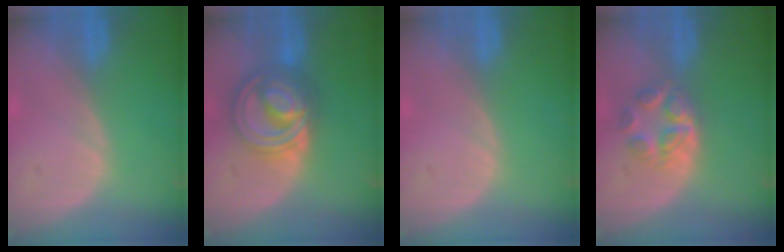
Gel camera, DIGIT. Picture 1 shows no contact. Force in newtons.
{"total": 8.7, "press": 8.7, "slide": 0.6}
{"total": 0.0}
{"total": 5.0, "press": 4.8, "slide": 1.6}